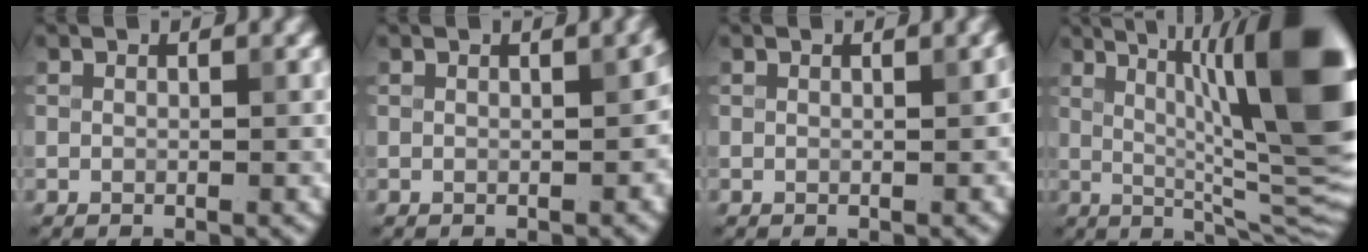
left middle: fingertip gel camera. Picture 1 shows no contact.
{"total": 2.2, "force": [0.3, 1.0, 1.9], "torque": [-0.016, 0.007, 0.012]}
{"total": 0.9, "force": [0.2, 0.2, 0.8], "torque": [-0.002, 0.006, 0.009]}
{"total": 15.0, "force": [3.4, 3.7, 14.1], "torque": [-0.186, 0.011, 0.065]}